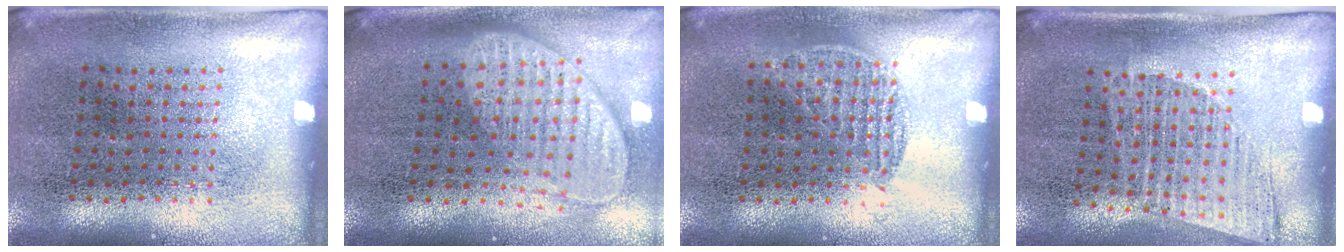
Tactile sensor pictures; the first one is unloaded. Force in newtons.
{"total": 2.0, "press": 1.6, "slide": 1.2}
{"total": 0.8, "press": 0.7, "slide": 0.4}
{"total": 1.2, "press": 1.1, "slide": 0.6}